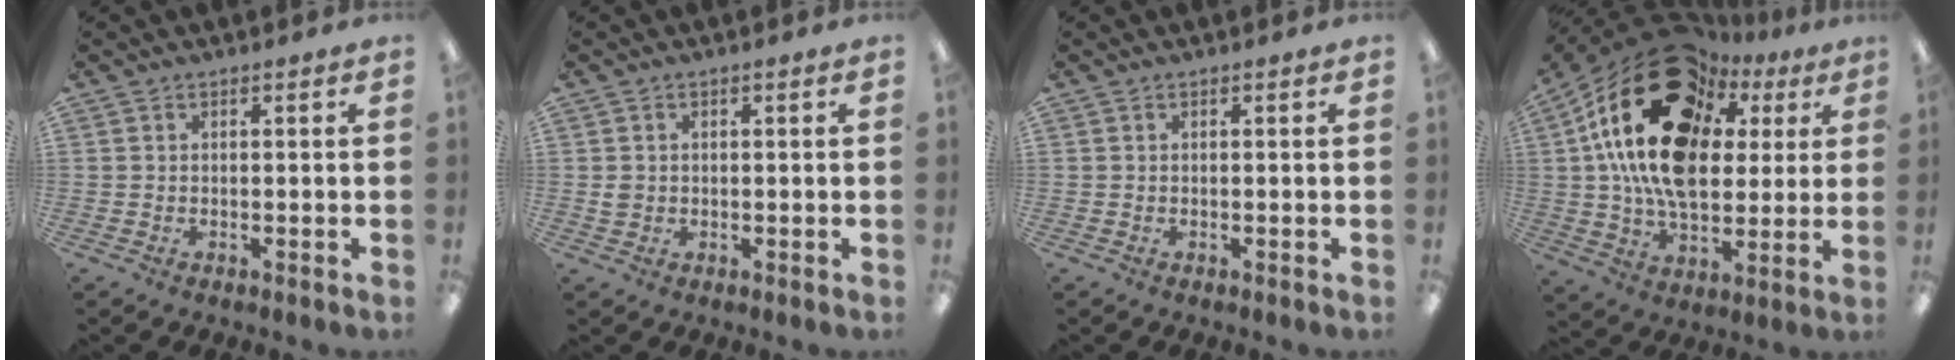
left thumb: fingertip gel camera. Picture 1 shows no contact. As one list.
[{"total": 1.6, "force": [0.1, 1.4, 0.7], "torque": [-0.015, 0.004, 0.000]}, {"total": 0.0}, {"total": 25.8, "force": [9.6, 16.6, 17.2], "torque": [-0.319, -0.038, 0.170]}]